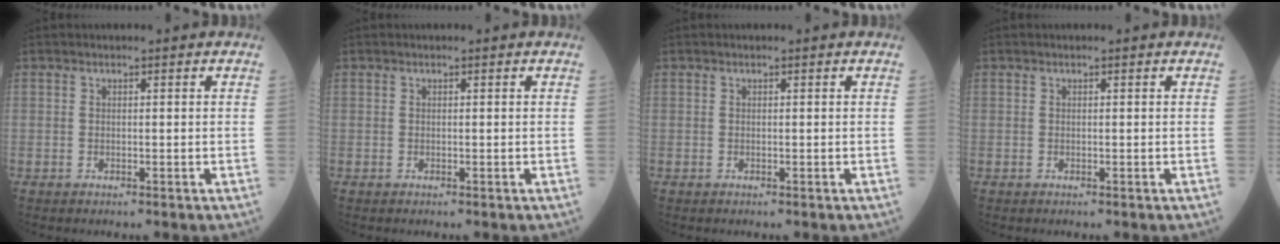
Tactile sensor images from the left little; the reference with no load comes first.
{"total": 0.0}
{"total": 0.0}
{"total": 0.0}